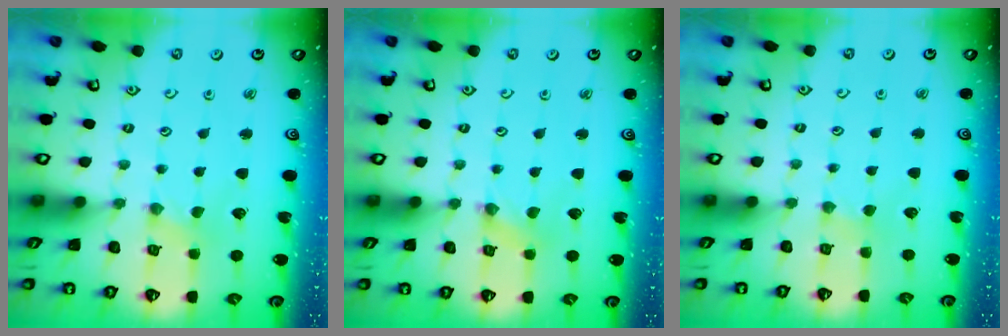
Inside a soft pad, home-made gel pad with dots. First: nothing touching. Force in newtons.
{"total": 0.0}
{"total": 1.4, "press": 1.4, "slide": 0.4}